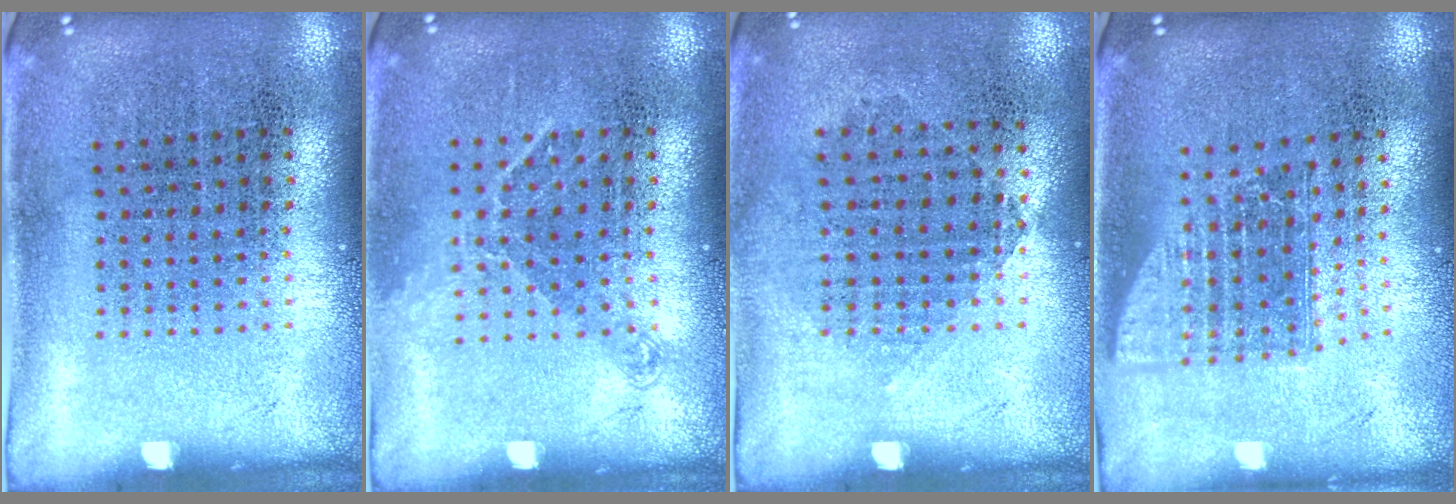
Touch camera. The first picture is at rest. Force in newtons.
{"total": 1.1, "press": 0.8, "slide": 0.6}
{"total": 0.9, "press": 0.8, "slide": 0.4}
{"total": 1.6, "press": 1.2, "slide": 0.9}